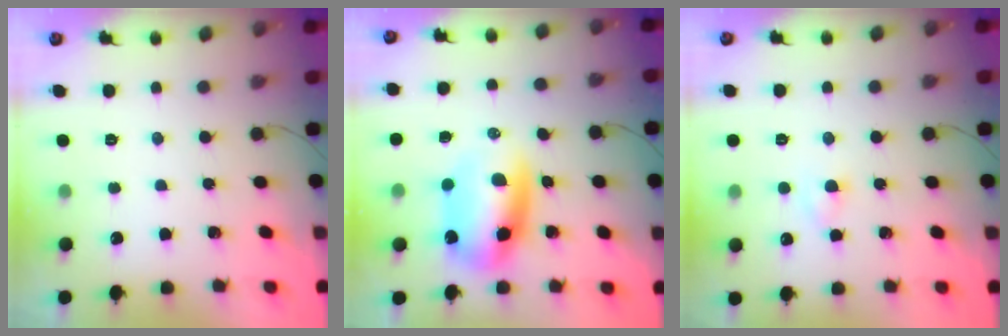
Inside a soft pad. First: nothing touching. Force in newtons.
{"total": 10.9, "press": 10.5, "slide": 2.9}
{"total": 2.3, "press": 2.1, "slide": 1.0}